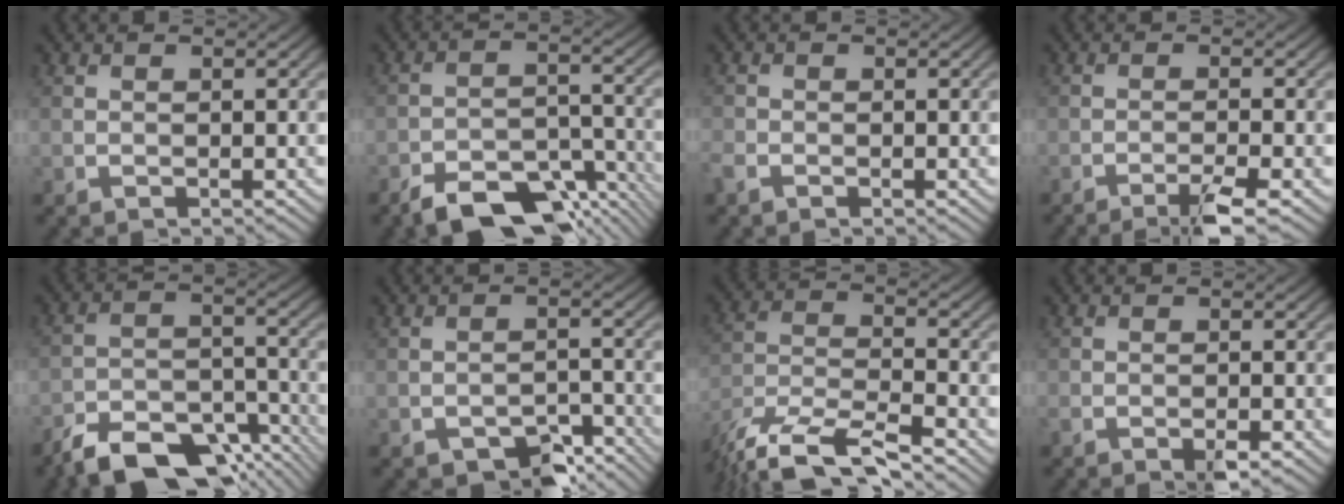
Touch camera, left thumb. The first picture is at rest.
{"total": 10.1, "force": [-7.4, 4.1, 5.4], "torque": [-0.080, -0.005, -0.125]}
{"total": 1.6, "force": [-1.2, 0.9, 0.6], "torque": [-0.020, -0.005, -0.033]}
{"total": 3.7, "force": [-2.6, 0.2, 2.7], "torque": [-0.042, 0.005, -0.052]}
{"total": 11.8, "force": [-9.2, 4.8, 5.7], "torque": [-0.097, -0.010, -0.154]}
{"total": 5.0, "force": [-3.8, 2.2, 2.3], "torque": [-0.032, 0.004, -0.057]}
{"total": 13.2, "force": [-11.1, 3.3, 6.3], "torque": [-0.135, -0.023, -0.198]}
{"total": 2.8, "force": [-2.1, 0.7, 1.8], "torque": [-0.032, -0.003, -0.035]}